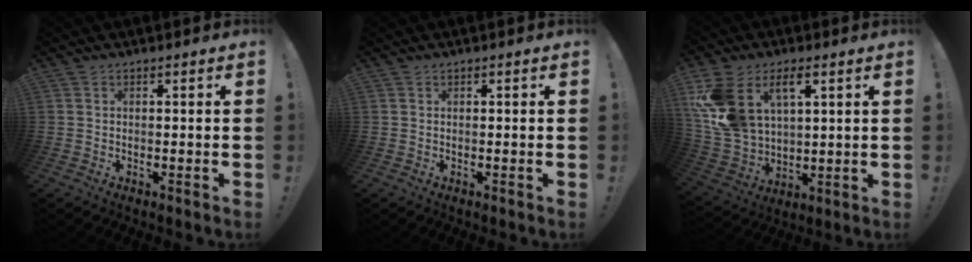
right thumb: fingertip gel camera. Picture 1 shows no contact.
{"total": 0.0}
{"total": 15.0, "force": [6.8, 9.8, 9.1], "torque": [-0.198, -0.033, 0.130]}